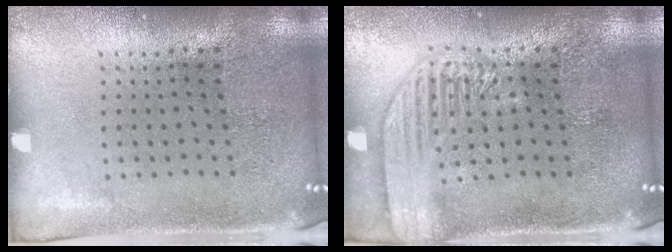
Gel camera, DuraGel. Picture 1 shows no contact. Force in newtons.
{"total": 2.0, "press": 2.0, "slide": 0.2}